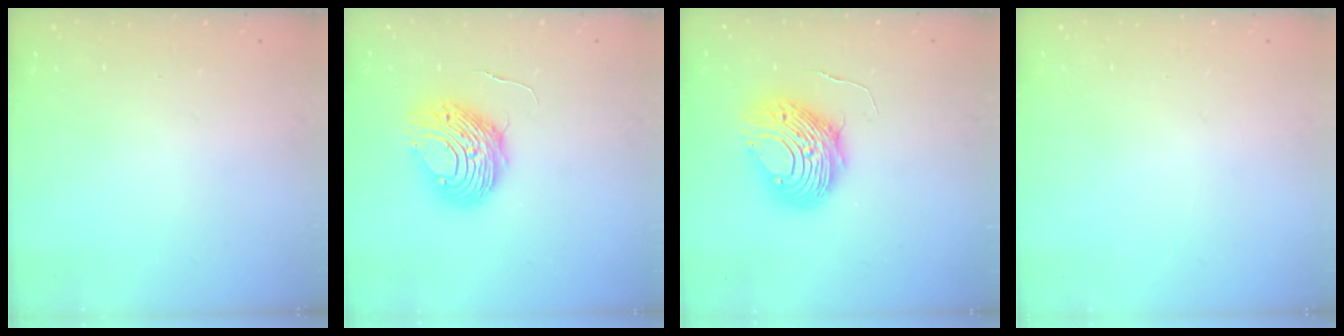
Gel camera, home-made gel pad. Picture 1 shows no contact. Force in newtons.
{"total": 9.7, "press": 9.6, "slide": 1.1}
{"total": 10.6, "press": 10.6, "slide": 0.9}
{"total": 0.0}